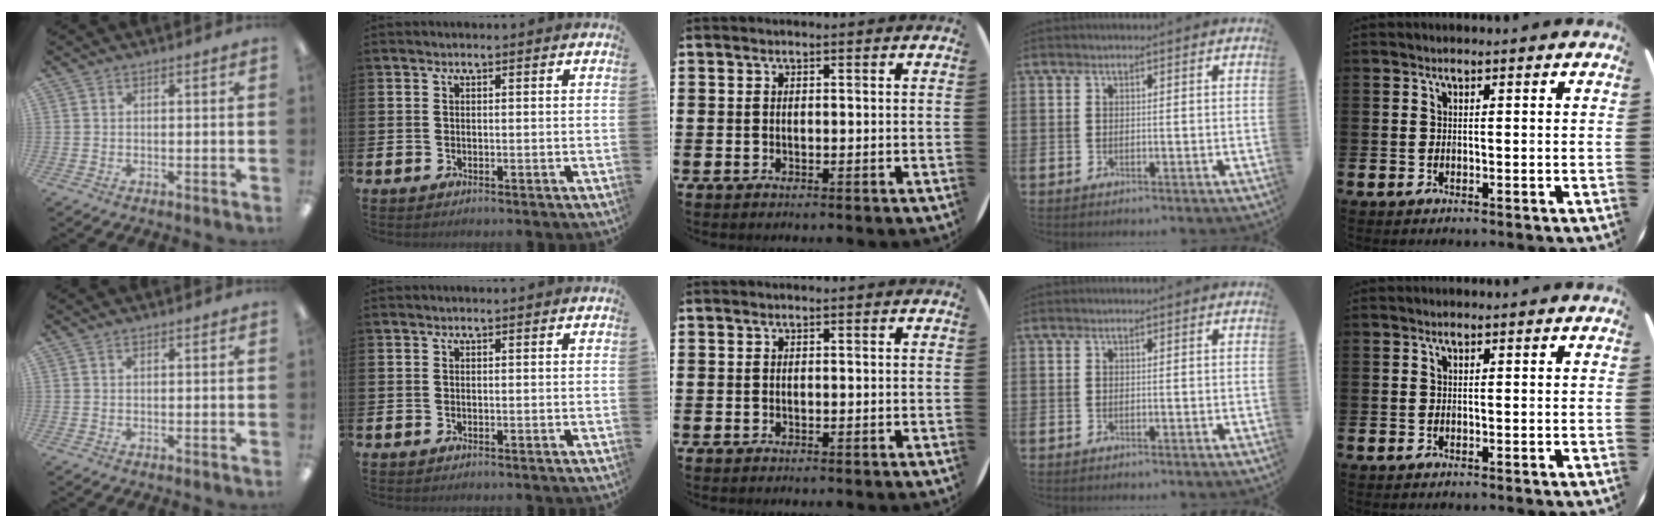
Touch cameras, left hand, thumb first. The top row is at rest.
{"thumb": {"total": 0.6, "force": [0.3, 0.3, 0.4], "torque": [-0.008, 0.003, 0.005]}}